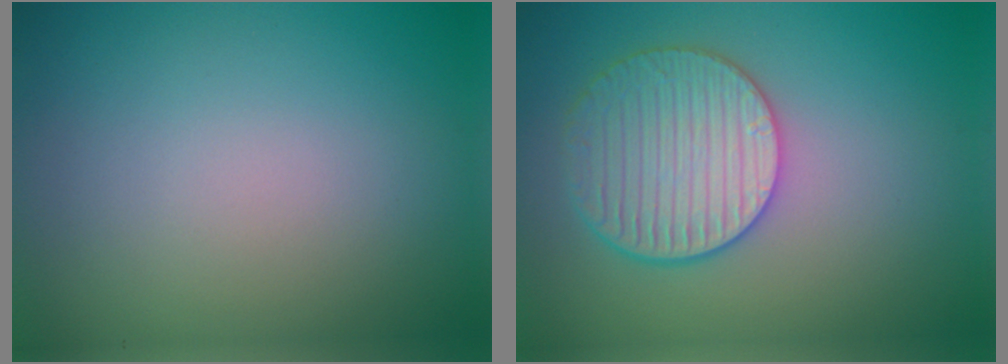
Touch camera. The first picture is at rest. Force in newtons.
{"total": 4.9, "press": 4.4, "slide": 2.1}